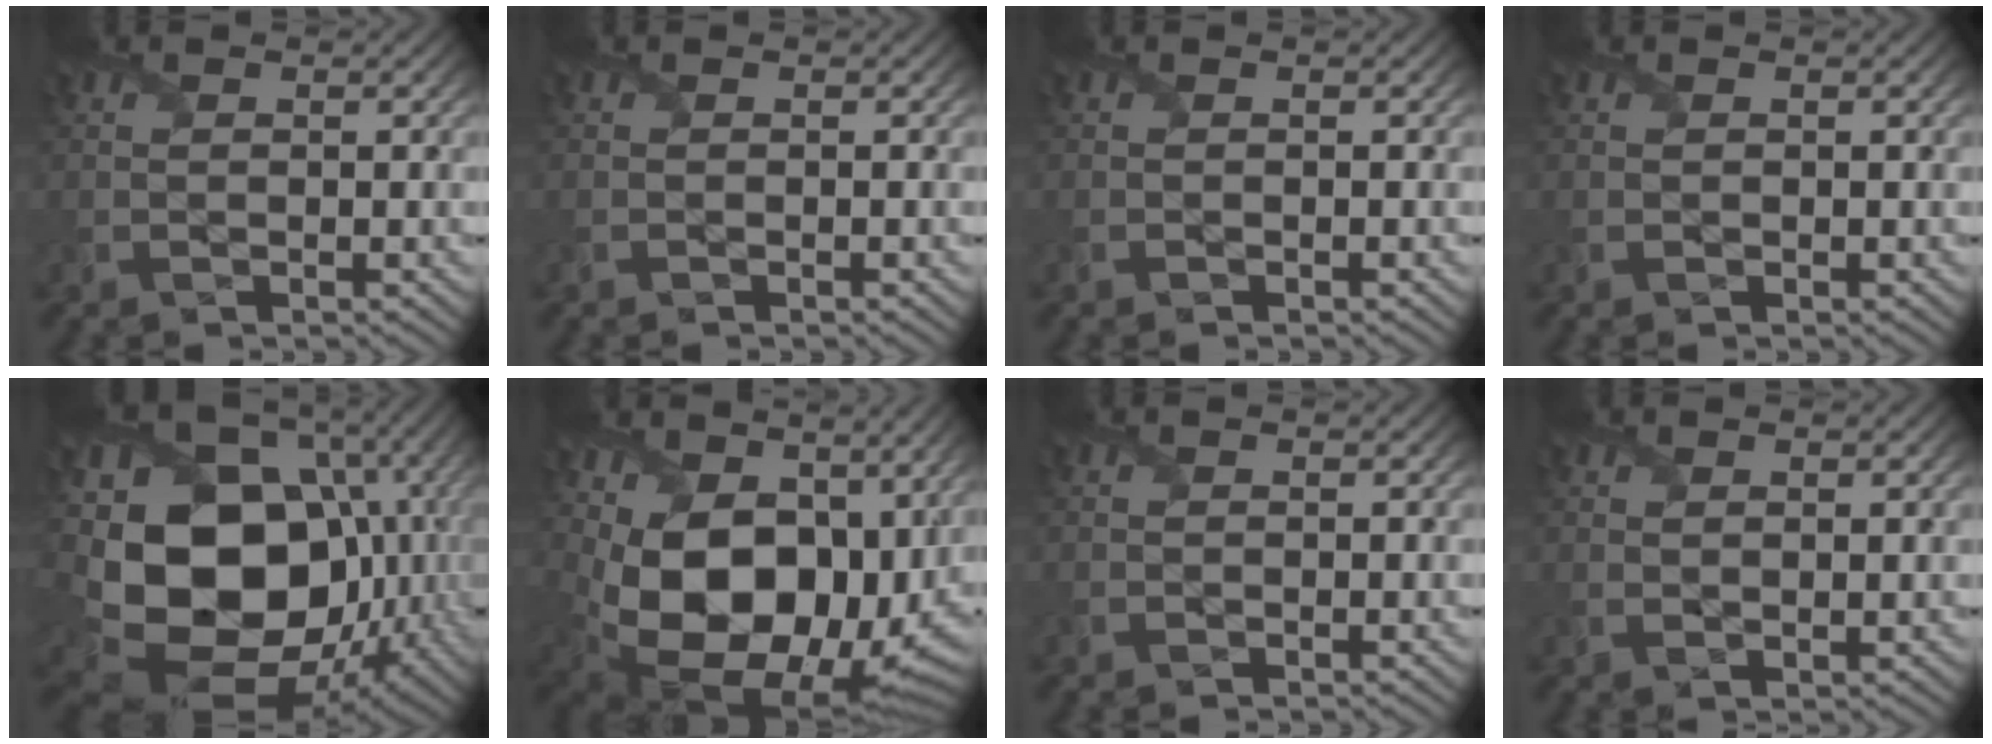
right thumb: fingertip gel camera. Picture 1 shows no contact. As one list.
[{"total": 0.0}, {"total": 0.0}, {"total": 0.0}, {"total": 21.3, "force": [-2.2, 16.1, 13.7], "torque": [-0.324, -0.044, -0.009]}, {"total": 16.7, "force": [2.8, 11.7, 11.6], "torque": [-0.244, -0.035, 0.065]}, {"total": 0.0}, {"total": 1.4, "force": [0.9, 0.5, 0.8], "torque": [-0.018, -0.003, 0.022]}]